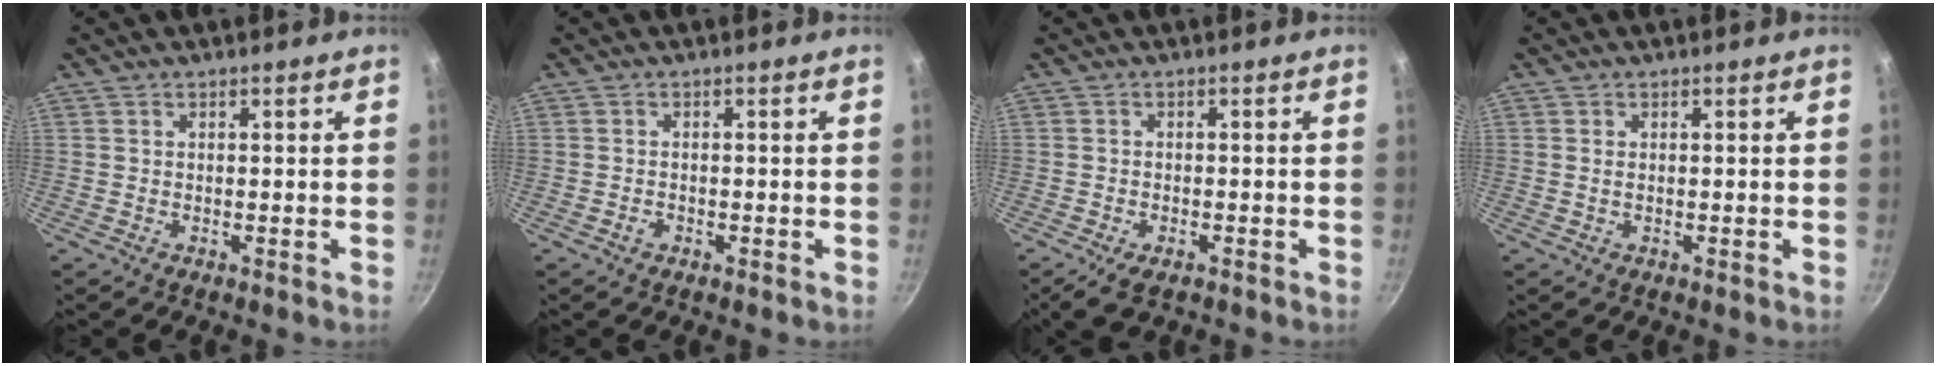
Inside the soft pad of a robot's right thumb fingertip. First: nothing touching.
{"total": 1.1, "force": [-0.7, 0.7, 0.5], "torque": [-0.014, 0.006, -0.012]}
{"total": 4.4, "force": [-2.5, 2.1, 2.9], "torque": [-0.055, 0.006, -0.040]}
{"total": 0.7, "force": [0.1, 0.4, 0.6], "torque": [-0.012, 0.001, 0.001]}